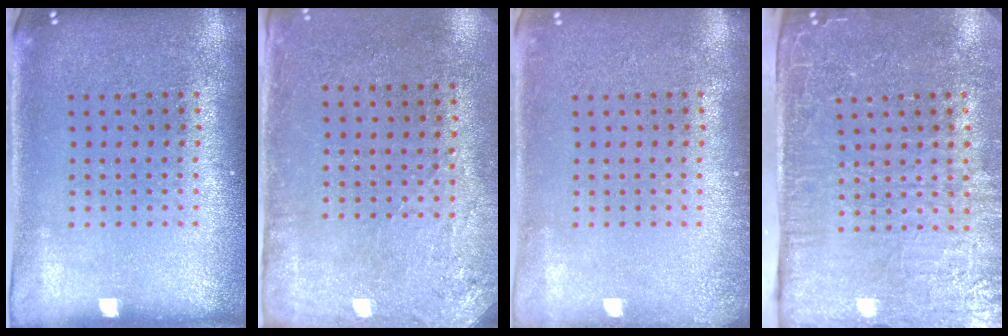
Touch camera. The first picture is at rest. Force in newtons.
{"total": 2.8, "press": 2.3, "slide": 1.6}
{"total": 1.1, "press": 1.0, "slide": 0.2}
{"total": 4.8, "press": 4.0, "slide": 2.6}